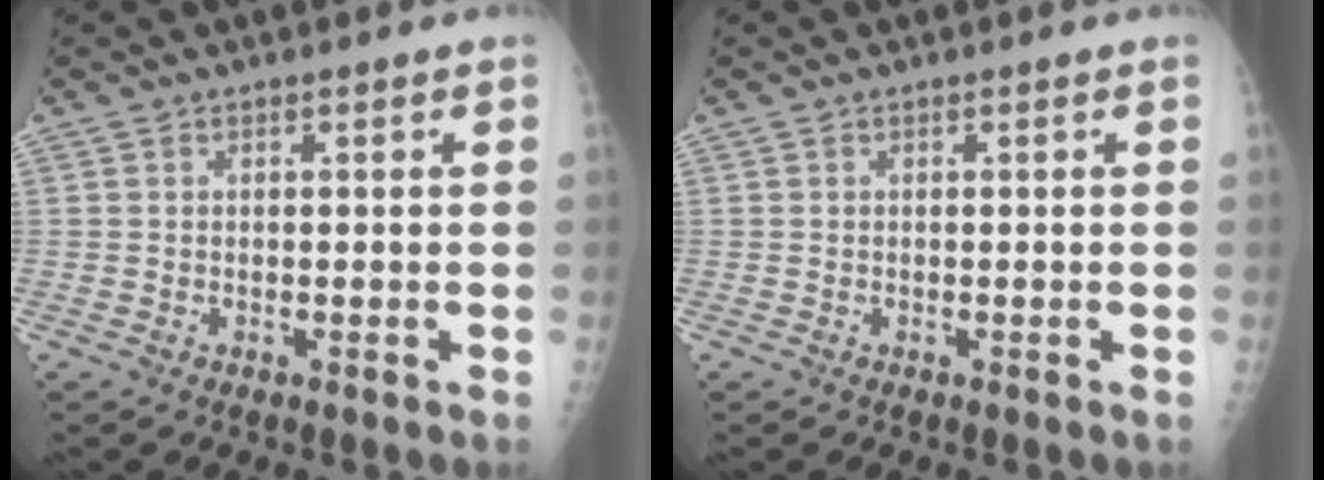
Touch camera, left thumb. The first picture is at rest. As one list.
[{"total": 0.0}]